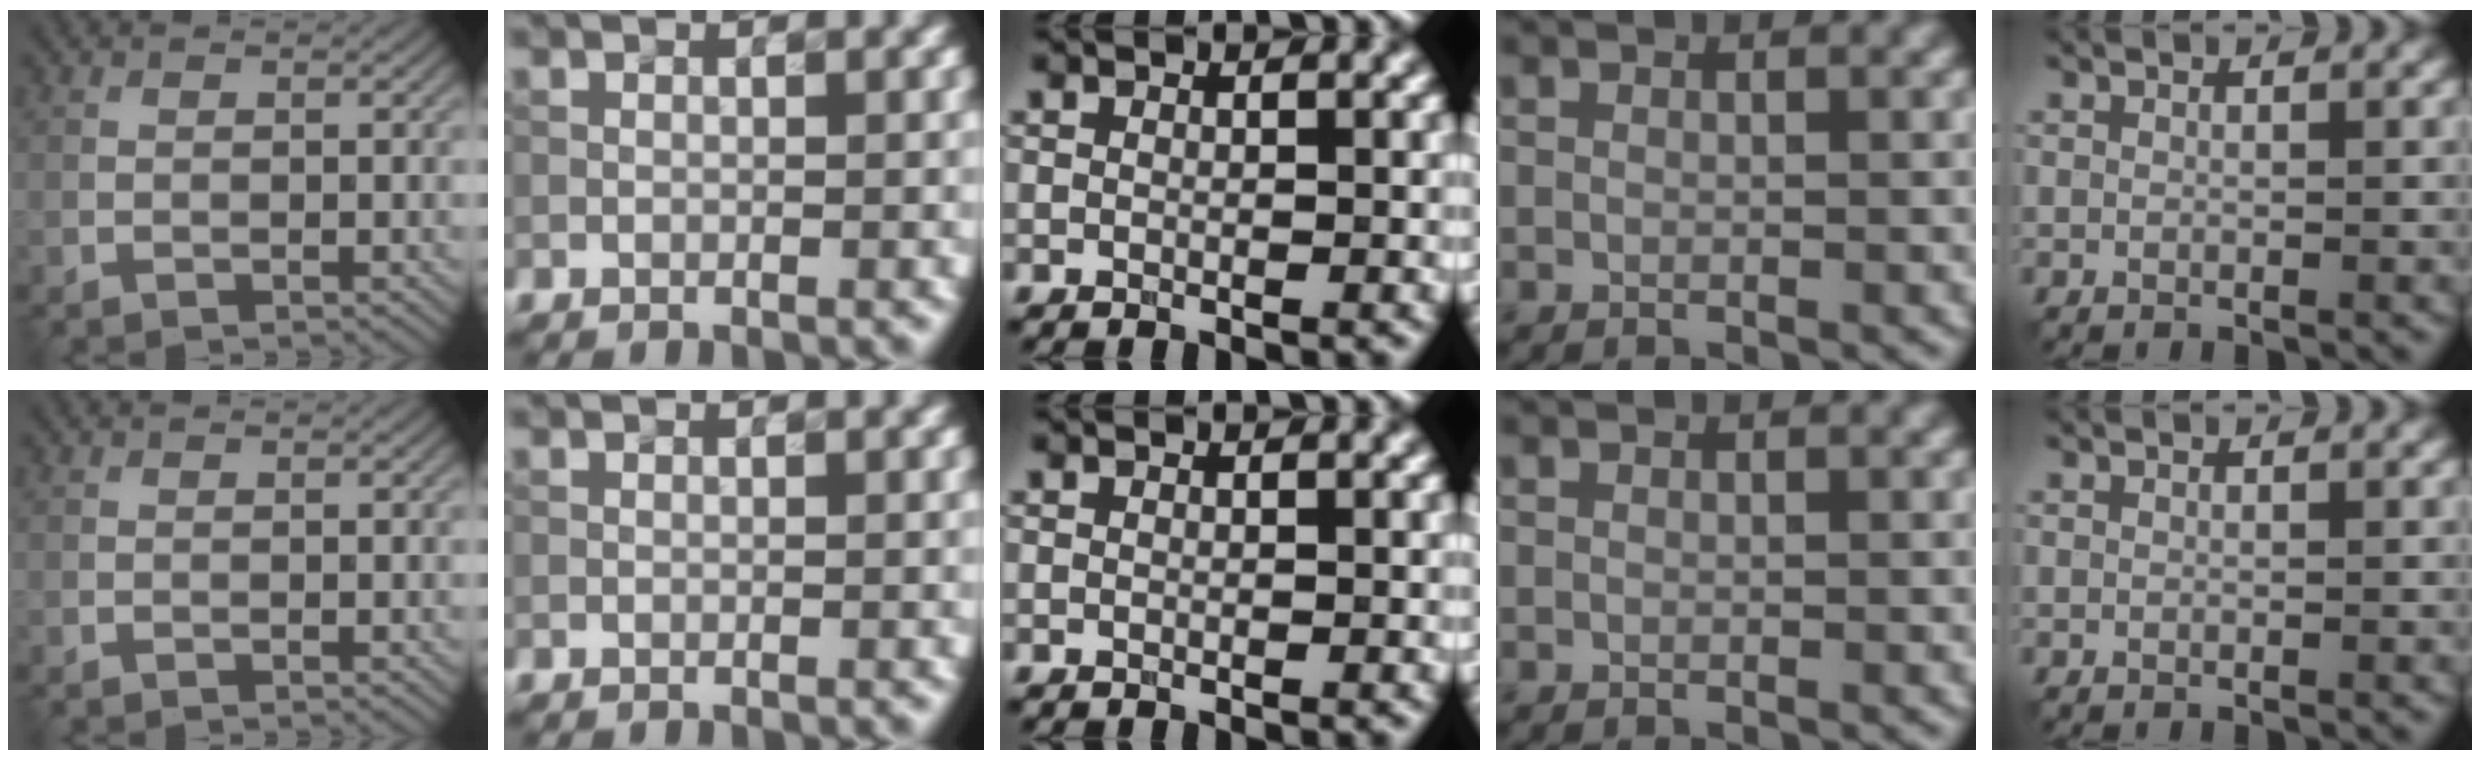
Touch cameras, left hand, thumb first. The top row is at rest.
{}